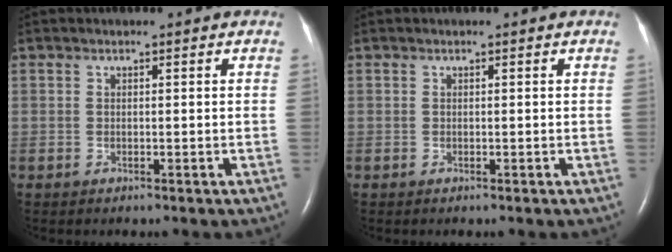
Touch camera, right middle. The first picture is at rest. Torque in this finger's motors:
{"motor_torque": [0.05, -0.05, 0.00, 0.00]}